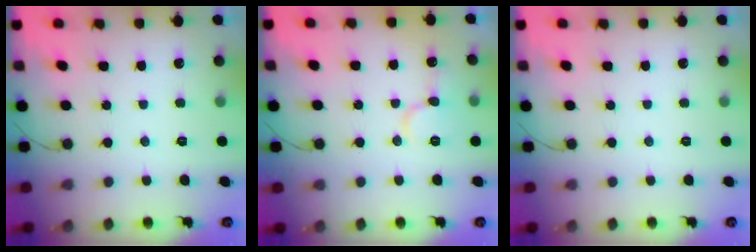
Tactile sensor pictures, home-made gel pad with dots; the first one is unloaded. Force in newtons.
{"total": 9.6, "press": 9.5, "slide": 1.3}
{"total": 0.0}